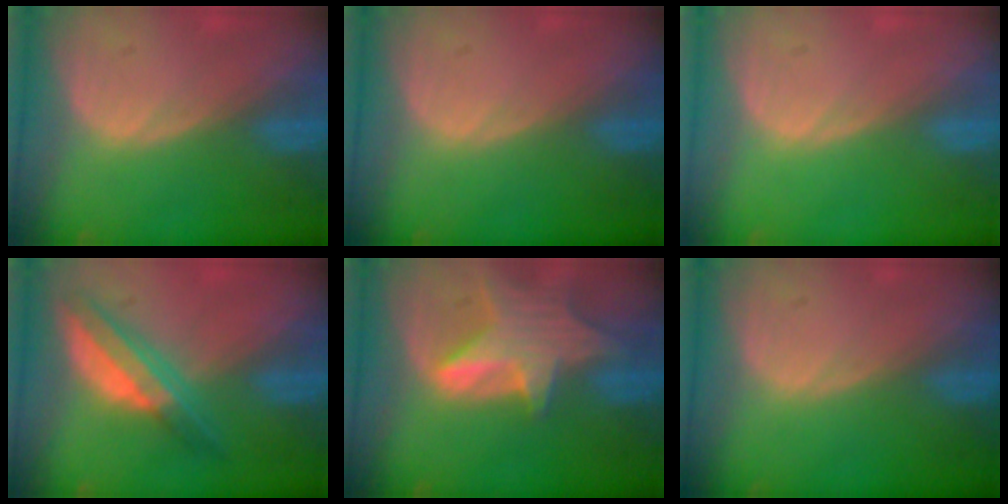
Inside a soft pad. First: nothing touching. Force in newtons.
{"total": 0.0}
{"total": 0.0}
{"total": 6.7, "press": 5.6, "slide": 3.7}
{"total": 8.5, "press": 7.6, "slide": 3.9}
{"total": 0.0}